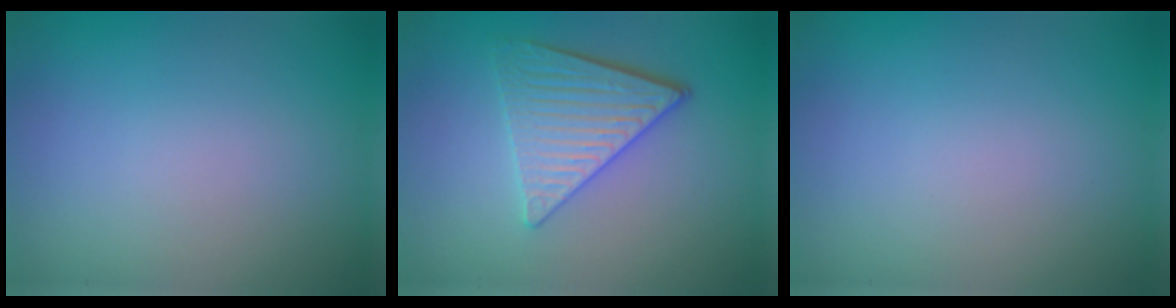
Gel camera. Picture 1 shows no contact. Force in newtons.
{"total": 4.5, "press": 3.7, "slide": 2.5}
{"total": 0.0}